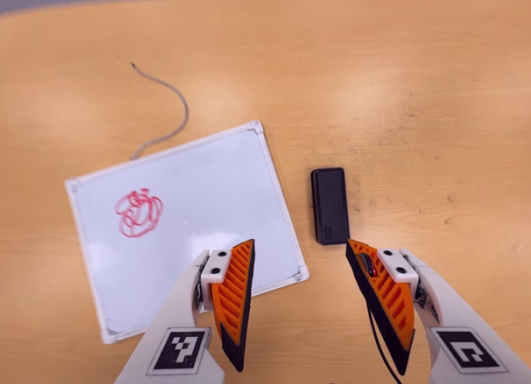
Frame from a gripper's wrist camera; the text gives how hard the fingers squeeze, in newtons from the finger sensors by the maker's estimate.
{"total": 0.0}